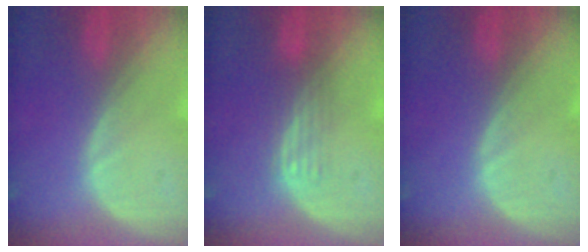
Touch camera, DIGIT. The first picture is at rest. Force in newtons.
{"total": 2.9, "press": 2.7, "slide": 1.2}
{"total": 0.0}